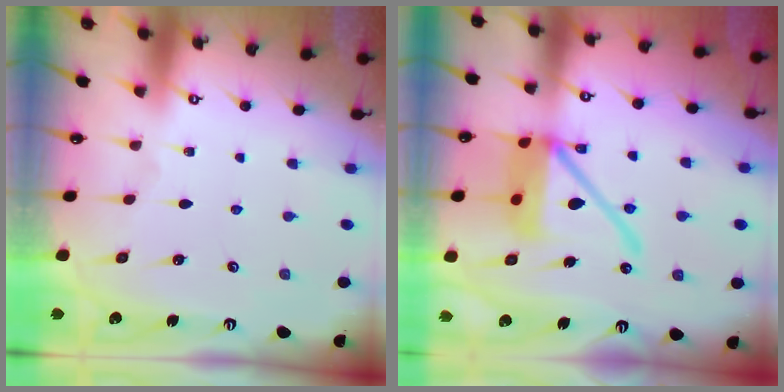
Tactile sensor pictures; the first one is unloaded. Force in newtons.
{"total": 15.6, "press": 15.5, "slide": 1.8}